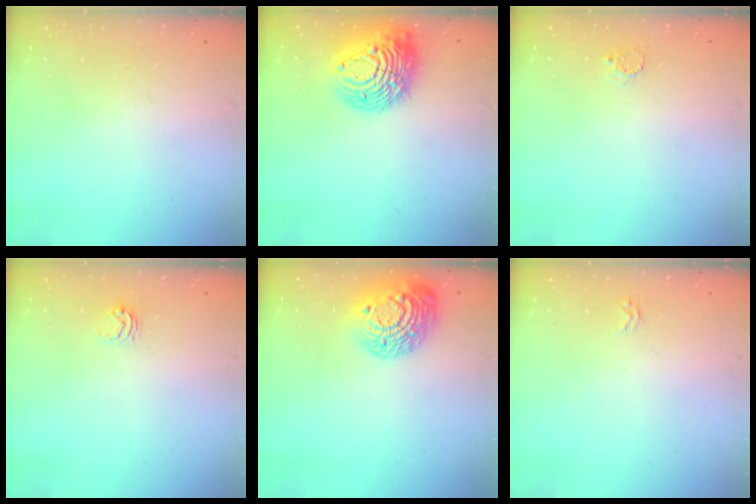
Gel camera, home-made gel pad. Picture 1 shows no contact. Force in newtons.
{"total": 14.9, "press": 14.7, "slide": 1.8}
{"total": 2.5, "press": 2.5, "slide": 0.3}
{"total": 3.3, "press": 3.3, "slide": 0.4}
{"total": 19.0, "press": 18.9, "slide": 1.2}
{"total": 1.6, "press": 1.6, "slide": 0.2}